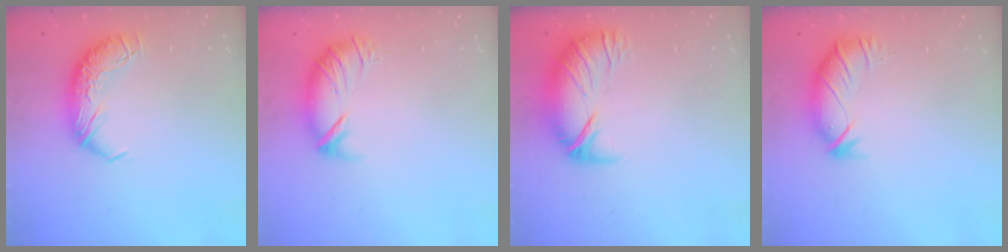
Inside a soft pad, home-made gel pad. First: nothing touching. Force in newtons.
{"total": 3.8, "press": 3.4, "slide": 1.8}
{"total": 2.8, "press": 1.7, "slide": 2.3}
{"total": 3.2, "press": 2.5, "slide": 1.9}